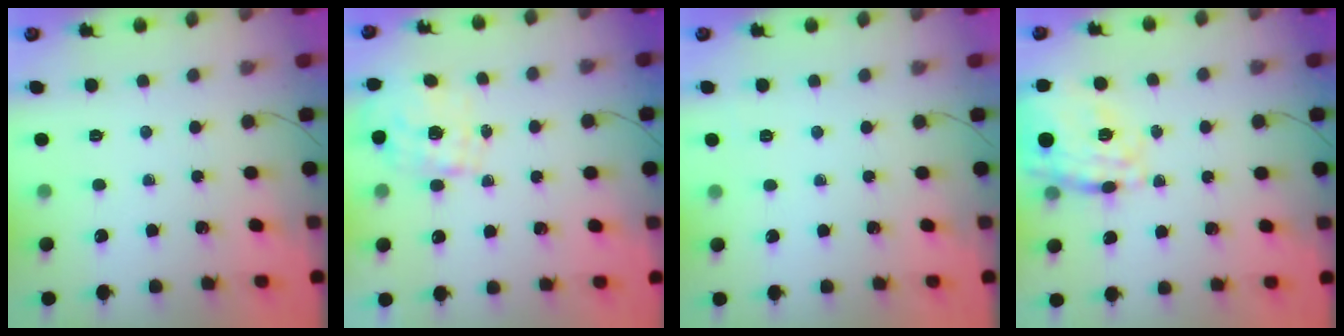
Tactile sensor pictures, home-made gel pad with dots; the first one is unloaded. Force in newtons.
{"total": 1.6, "press": 1.4, "slide": 0.8}
{"total": 4.7, "press": 4.5, "slide": 1.2}
{"total": 22.6, "press": 22.5, "slide": 2.7}